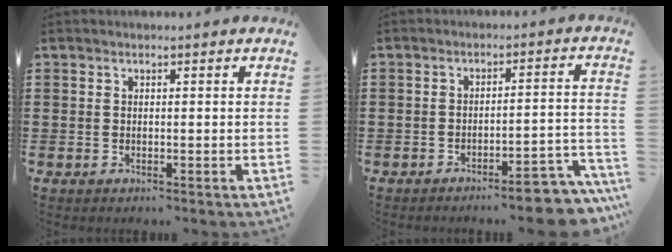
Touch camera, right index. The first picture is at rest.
{"total": 6.2, "force": [-5.3, 0.3, 3.3], "torque": [-0.048, 0.000, -0.097]}